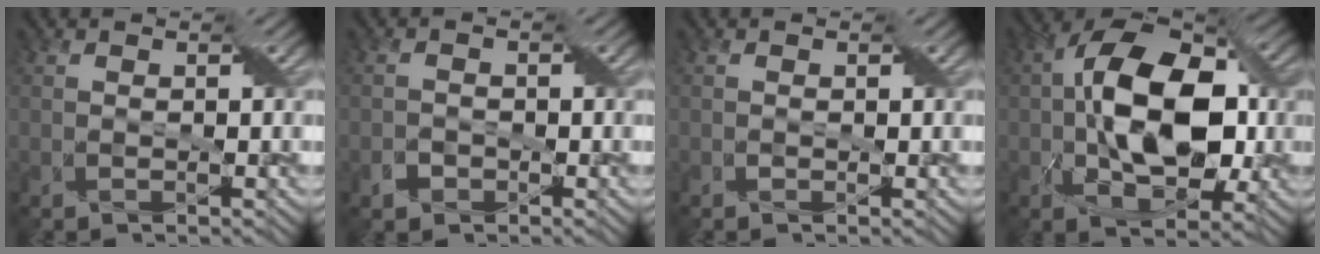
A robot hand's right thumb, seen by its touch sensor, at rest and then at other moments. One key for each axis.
{"total": 1.6, "fx": -0.9, "fy": 1.3, "fz": 0.5, "tx": -0.011, "ty": 0.000, "tz": -0.019}
{"total": 0.0}
{"total": 14.2, "fx": -0.5, "fy": 8.1, "fz": 11.6, "tx": -0.207, "ty": 0.016, "tz": -0.019}